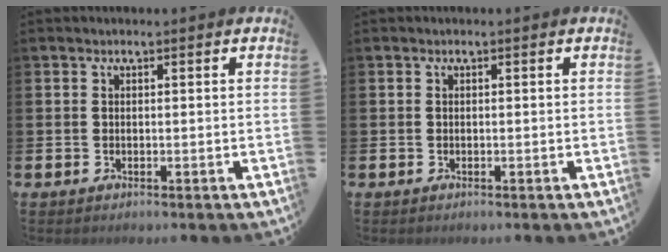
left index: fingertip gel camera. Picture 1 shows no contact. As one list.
[{"total": 0.0}]